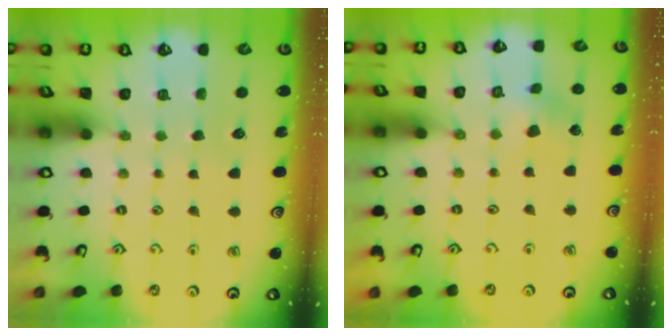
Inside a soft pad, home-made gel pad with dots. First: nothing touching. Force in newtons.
{"total": 3.9, "press": 3.9, "slide": 0.6}